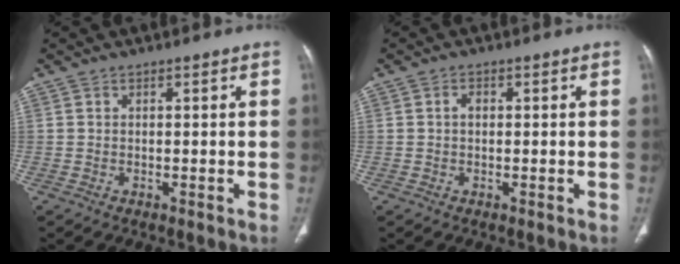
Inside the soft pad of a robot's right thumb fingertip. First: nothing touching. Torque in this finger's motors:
{"motor_torque": [-0.09, 0.35, 0.34, -0.15, 0.01]}